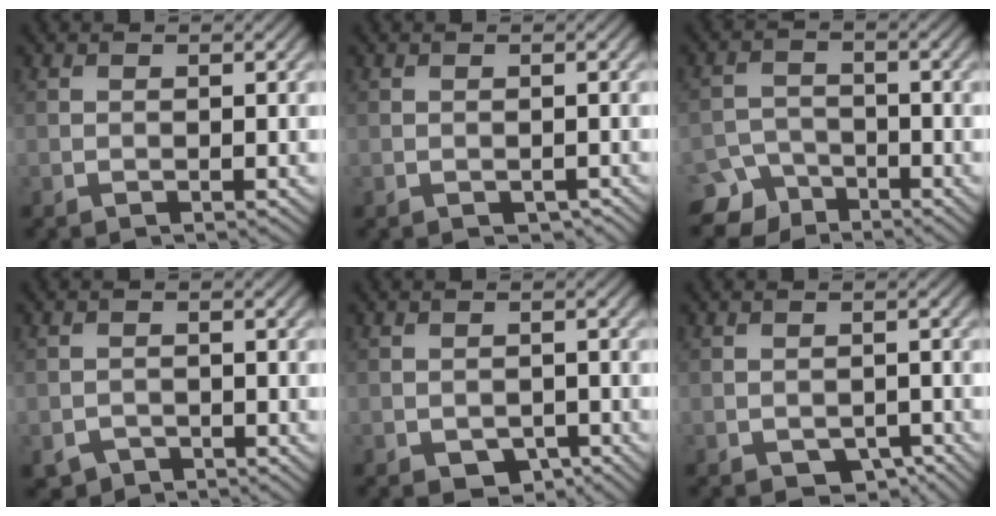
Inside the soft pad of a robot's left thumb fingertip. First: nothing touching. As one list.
[{"total": 1.0, "force": [-0.6, 0.6, 0.5], "torque": [-0.011, -0.007, -0.007]}, {"total": 6.0, "force": [-4.6, 3.5, 1.3], "torque": [-0.021, -0.009, -0.086]}, {"total": 2.0, "force": [-1.5, 1.3, 0.5], "torque": [-0.007, -0.004, -0.031]}, {"total": 3.2, "force": [-1.9, 2.0, 1.6], "torque": [-0.028, -0.008, -0.026]}, {"total": 3.5, "force": [-2.3, 2.0, 1.7], "torque": [-0.029, -0.006, -0.030]}]